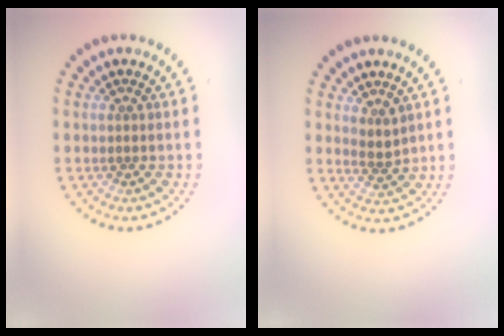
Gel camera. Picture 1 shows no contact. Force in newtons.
{"total": 1.5, "press": 1.1, "slide": 1.0}